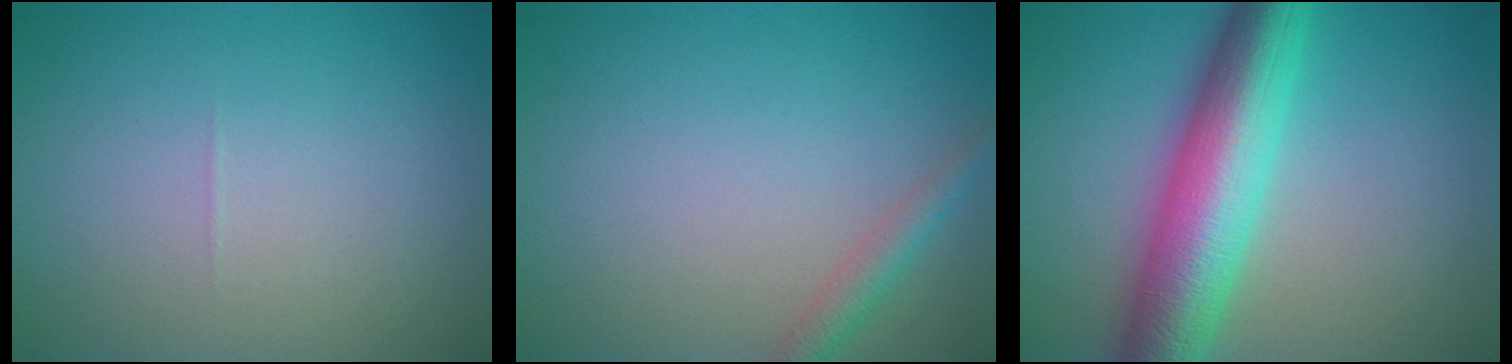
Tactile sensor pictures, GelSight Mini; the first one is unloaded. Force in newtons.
{"total": 2.0, "press": 2.0, "slide": 0.1}
{"total": 9.8, "press": 9.8, "slide": 0.2}